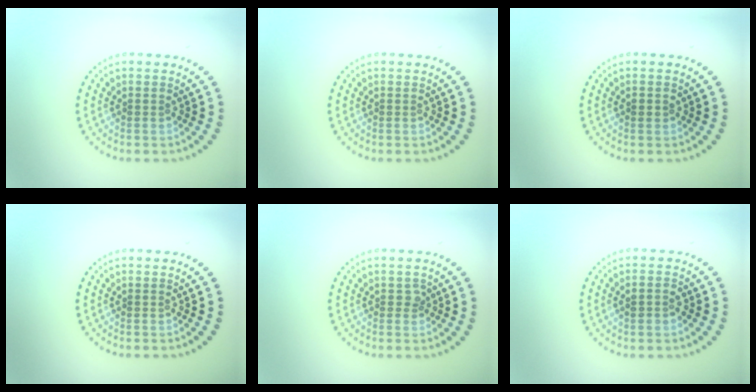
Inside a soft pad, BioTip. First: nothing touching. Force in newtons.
{"total": 0.0}
{"total": 0.9, "press": 0.9, "slide": 0.1}
{"total": 0.0}
{"total": 0.6, "press": 0.5, "slide": 0.4}
{"total": 1.5, "press": 1.4, "slide": 0.4}